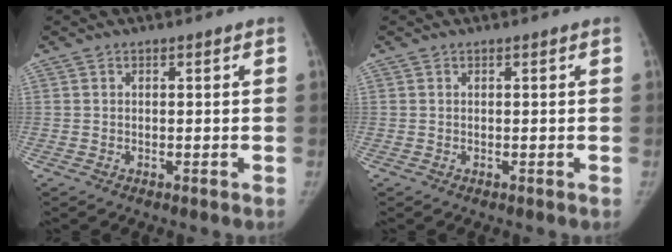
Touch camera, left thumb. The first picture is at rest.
{"total": 0.0}